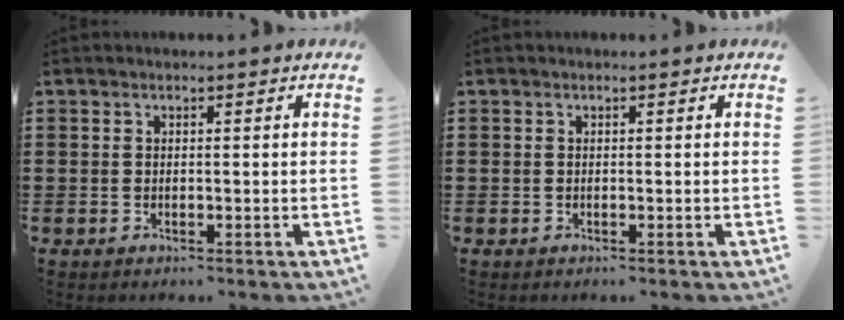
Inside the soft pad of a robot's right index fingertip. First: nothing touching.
{"total": 0.0}